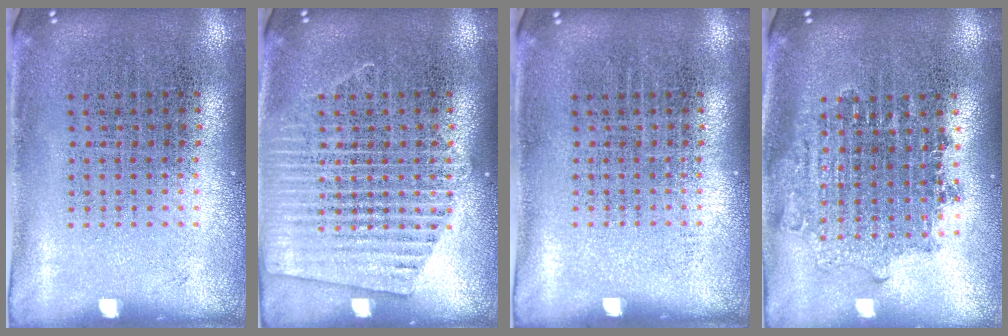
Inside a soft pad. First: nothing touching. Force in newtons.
{"total": 2.4, "press": 2.4, "slide": 0.2}
{"total": 0.0}
{"total": 1.7, "press": 1.4, "slide": 1.0}